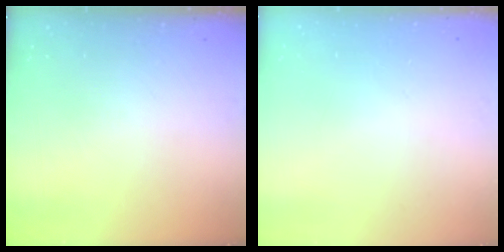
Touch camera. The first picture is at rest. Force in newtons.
{"total": 0.0}